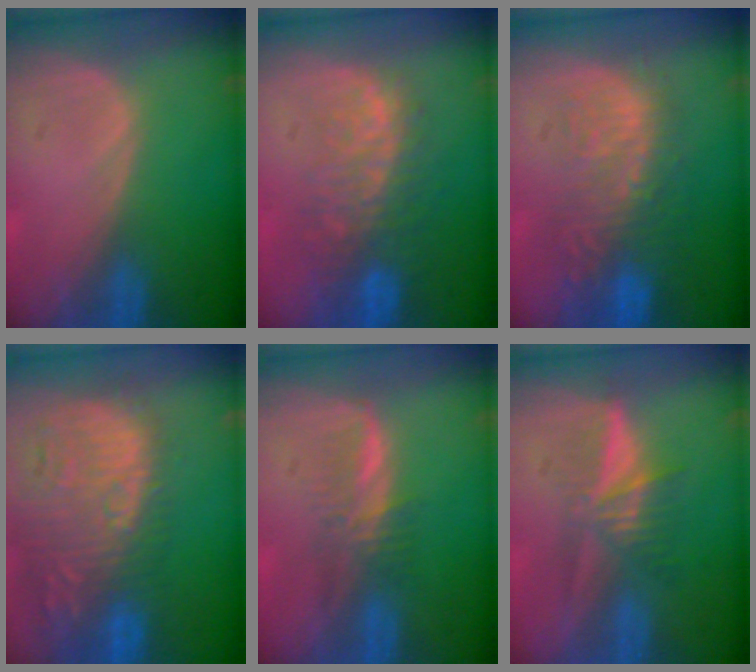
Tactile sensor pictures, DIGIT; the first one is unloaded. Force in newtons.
{"total": 10.0, "press": 8.5, "slide": 5.4}
{"total": 10.7, "press": 9.4, "slide": 5.3}
{"total": 14.1, "press": 12.3, "slide": 6.9}
{"total": 3.4, "press": 3.4, "slide": 0.6}
{"total": 5.2, "press": 5.1, "slide": 1.0}